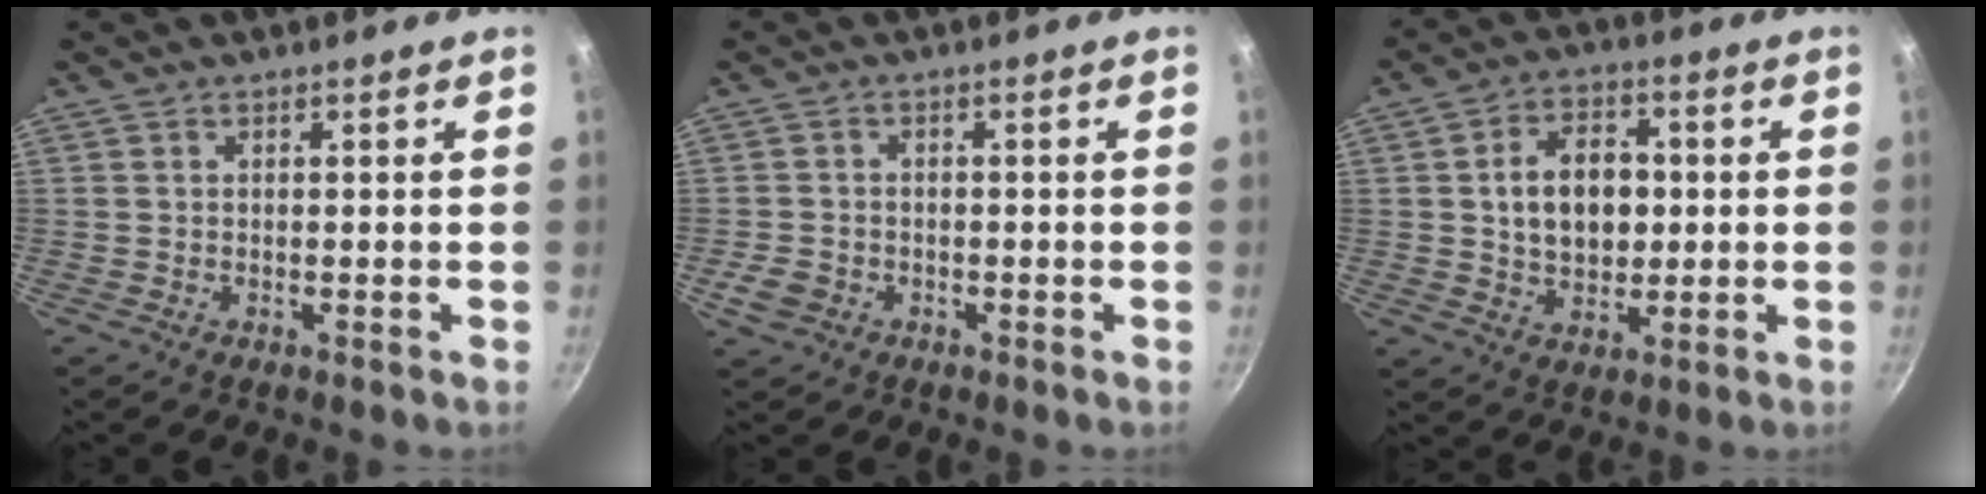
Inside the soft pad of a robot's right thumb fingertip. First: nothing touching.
{"total": 3.9, "force": [-1.6, 3.2, 1.6], "torque": [-0.029, 0.014, -0.025]}
{"total": 11.0, "force": [0.9, 7.8, 7.7], "torque": [-0.099, 0.009, 0.014]}